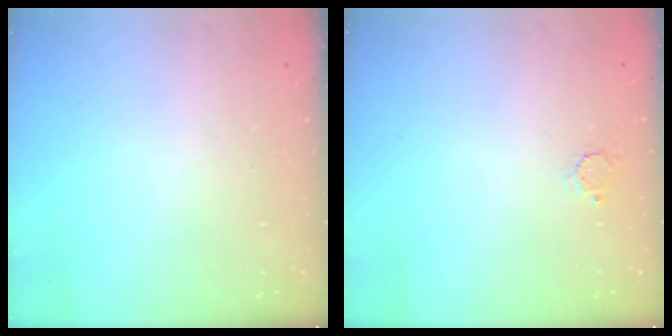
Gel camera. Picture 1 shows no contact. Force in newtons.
{"total": 2.1, "press": 2.1, "slide": 0.2}